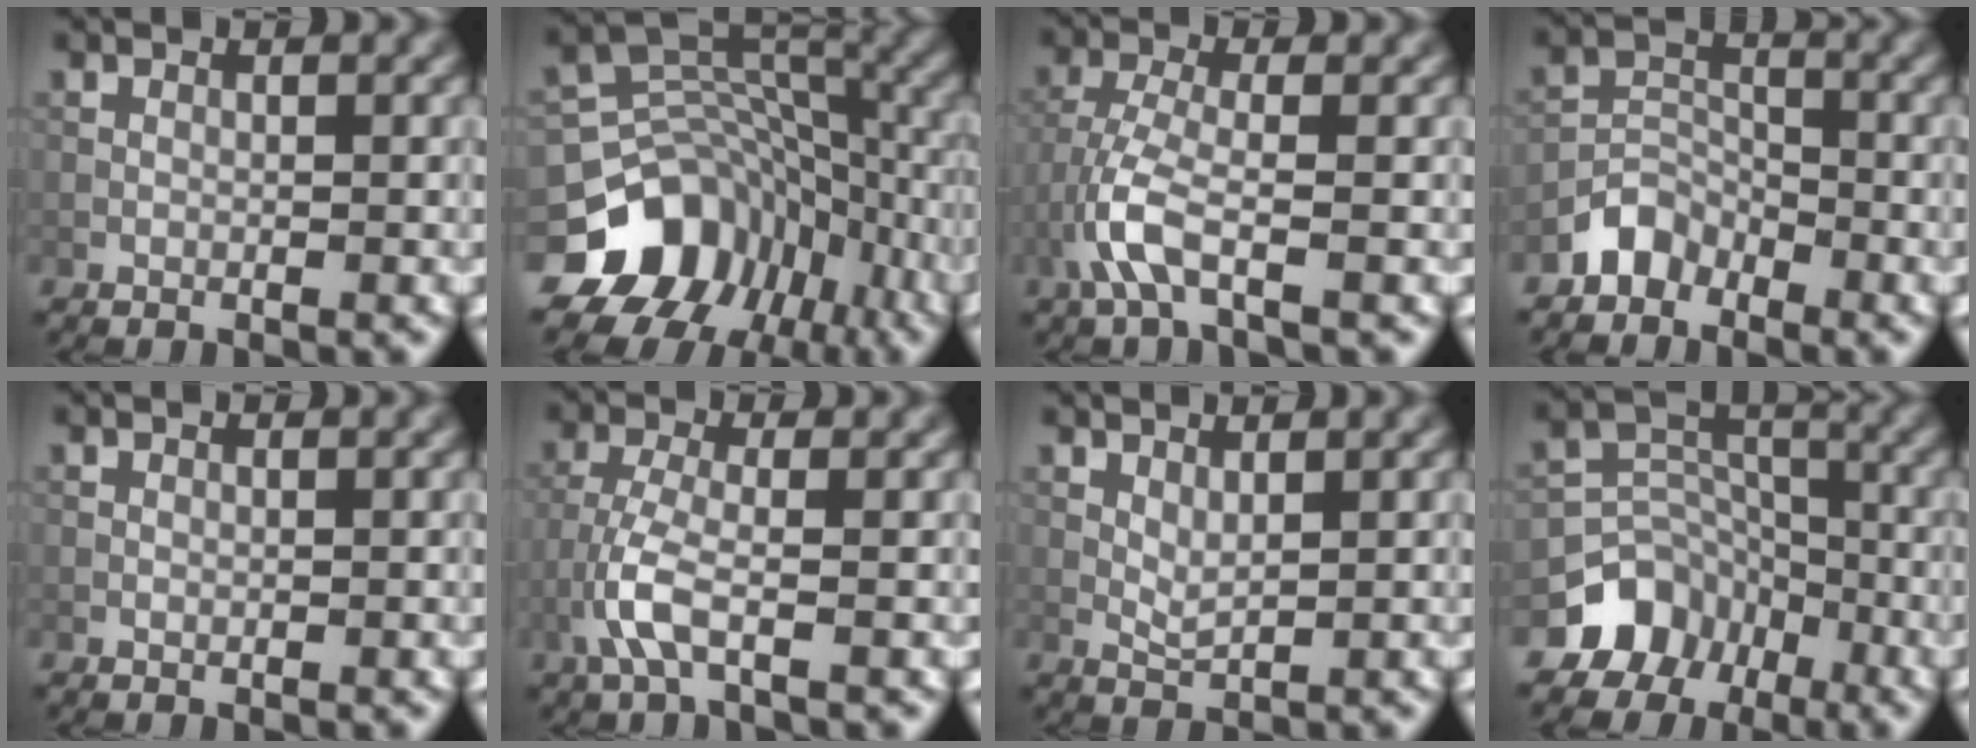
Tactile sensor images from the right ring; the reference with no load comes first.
{"total": 11.4, "force": [-6.3, 8.6, 4.2], "torque": [-0.079, 0.019, -0.103]}
{"total": 4.1, "force": [-2.0, 1.1, 3.4], "torque": [-0.082, 0.002, -0.050]}
{"total": 2.8, "force": [-2.2, 1.6, 0.5], "torque": [-0.002, 0.013, -0.048]}
{"total": 0.0}
{"total": 3.5, "force": [-1.6, 0.9, 3.0], "torque": [-0.071, 0.004, -0.042]}
{"total": 1.4, "force": [0.8, 0.5, 1.1], "torque": [-0.029, -0.002, 0.020]}
{"total": 7.2, "force": [-4.9, 5.1, 1.2], "torque": [0.002, 0.008, -0.088]}